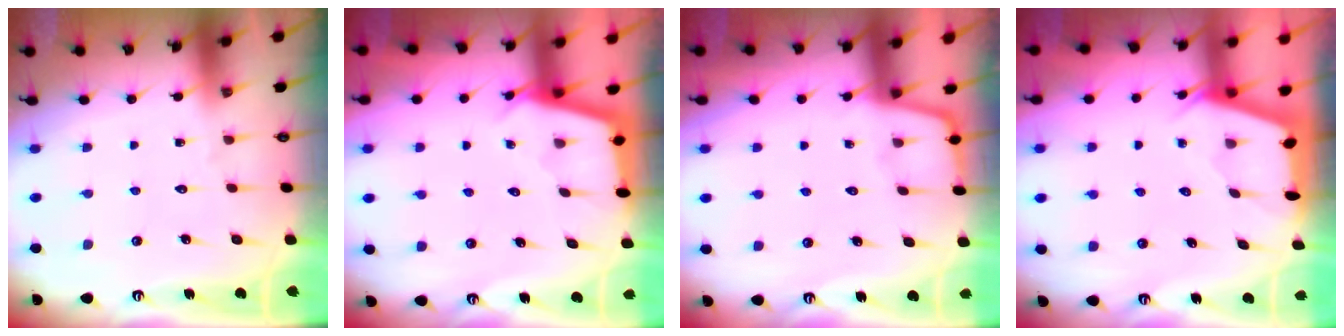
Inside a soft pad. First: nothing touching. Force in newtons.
{"total": 2.9, "press": 2.9, "slide": 0.3}
{"total": 1.4, "press": 1.3, "slide": 0.3}
{"total": 3.1, "press": 3.1, "slide": 0.0}